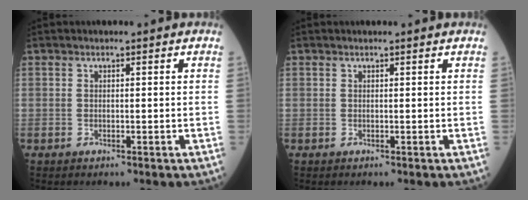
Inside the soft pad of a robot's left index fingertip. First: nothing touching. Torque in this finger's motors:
{"motor_torque": [0.16, -0.16, 0.04, 0.01]}